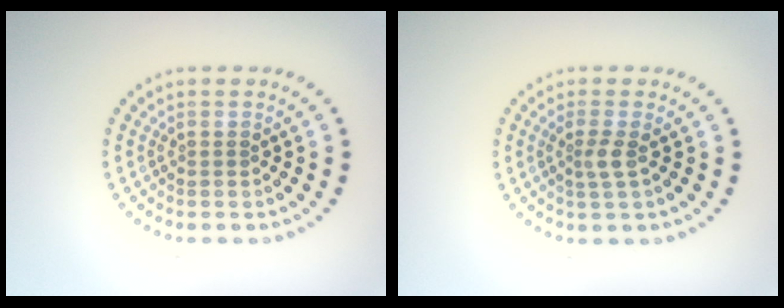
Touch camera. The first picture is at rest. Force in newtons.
{"total": 1.6, "press": 1.2, "slide": 1.0}